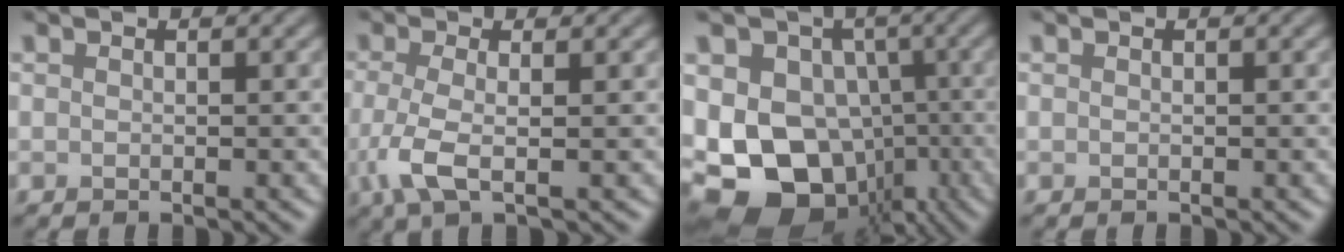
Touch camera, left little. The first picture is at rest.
{"total": 3.6, "force": [-0.8, 1.1, 3.3], "torque": [-0.082, -0.007, -0.019]}
{"total": 14.6, "force": [-3.9, 11.4, 8.2], "torque": [-0.115, -0.011, -0.075]}
{"total": 0.0}